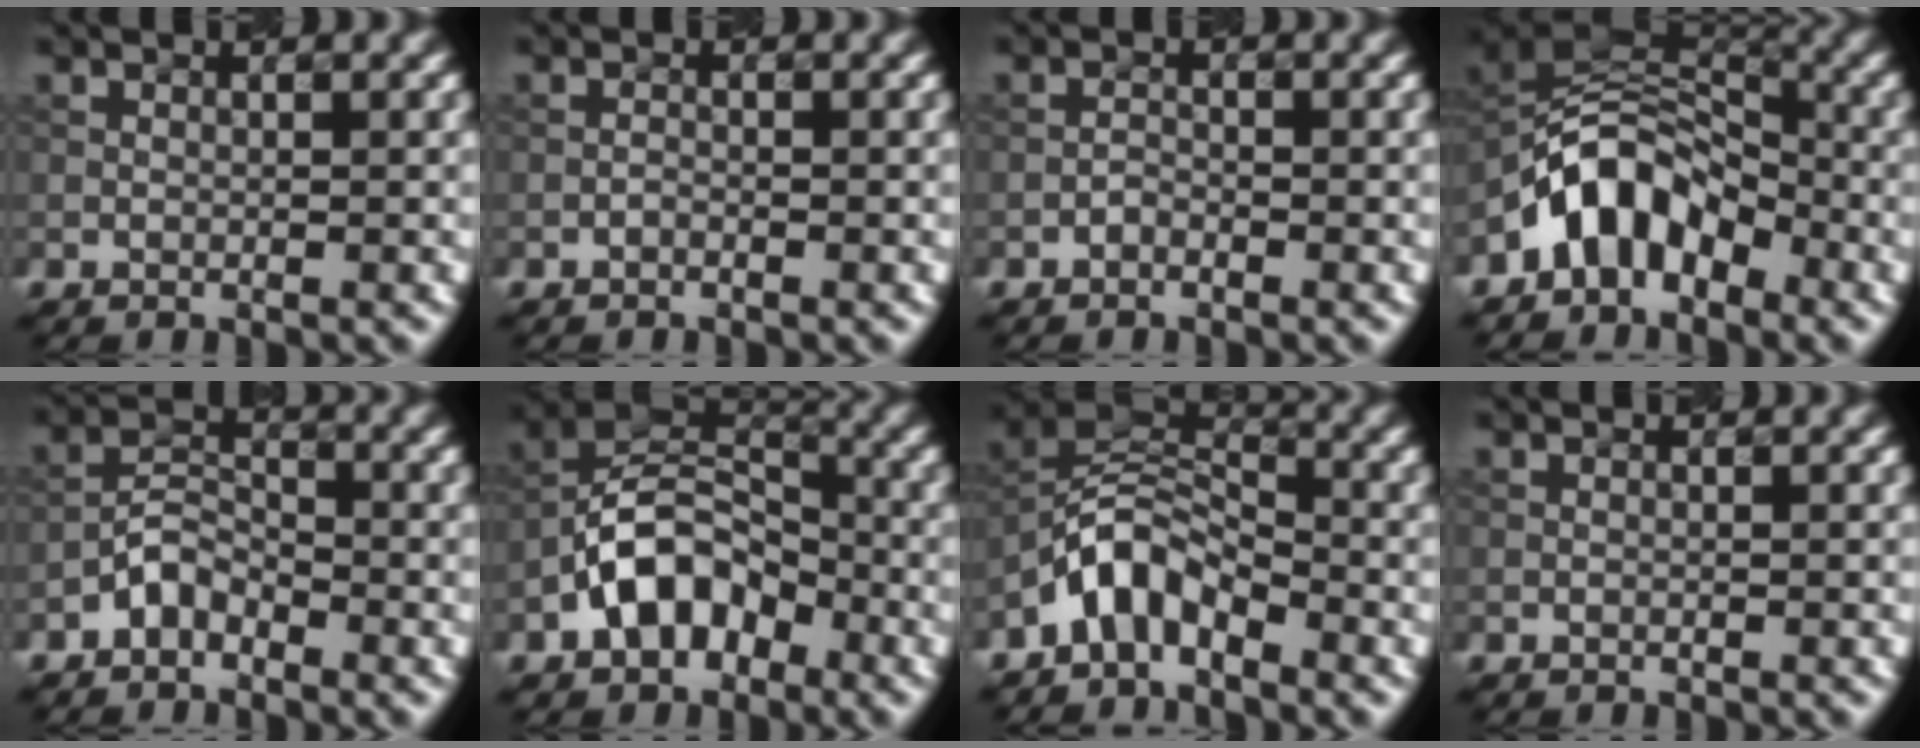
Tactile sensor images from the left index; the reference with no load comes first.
{"total": 0.5, "force": [-0.4, 0.2, 0.3], "torque": [-0.005, 0.001, -0.010]}
{"total": 0.8, "force": [-0.6, 0.4, 0.4], "torque": [-0.007, 0.002, -0.015]}
{"total": 5.9, "force": [-3.4, 3.6, 3.1], "torque": [-0.039, 0.012, -0.077]}
{"total": 2.6, "force": [-1.8, 1.4, 1.3], "torque": [-0.020, 0.014, -0.039]}
{"total": 6.6, "force": [-3.2, 4.1, 4.1], "torque": [-0.064, 0.013, -0.070]}
{"total": 4.5, "force": [-3.1, 2.2, 2.3], "torque": [-0.039, 0.015, -0.070]}
{"total": 0.0}